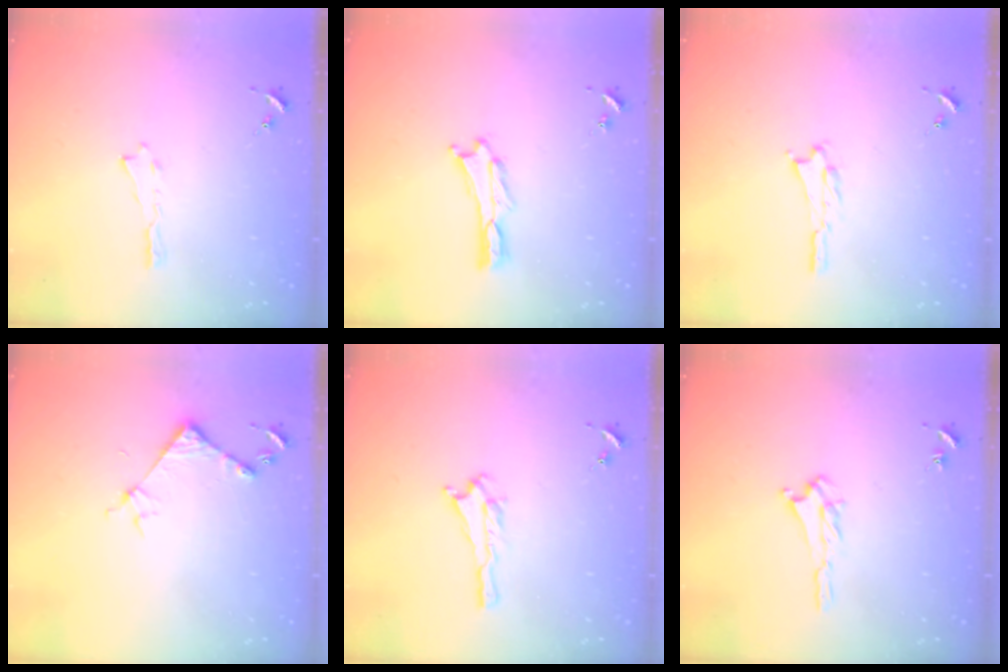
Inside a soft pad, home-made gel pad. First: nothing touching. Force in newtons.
{"total": 0.5, "press": 0.5, "slide": 0.2}
{"total": 1.1, "press": 1.1, "slide": 0.2}
{"total": 4.4, "press": 4.4, "slide": 0.4}
{"total": 1.5, "press": 1.4, "slide": 0.2}
{"total": 2.0, "press": 2.0, "slide": 0.5}